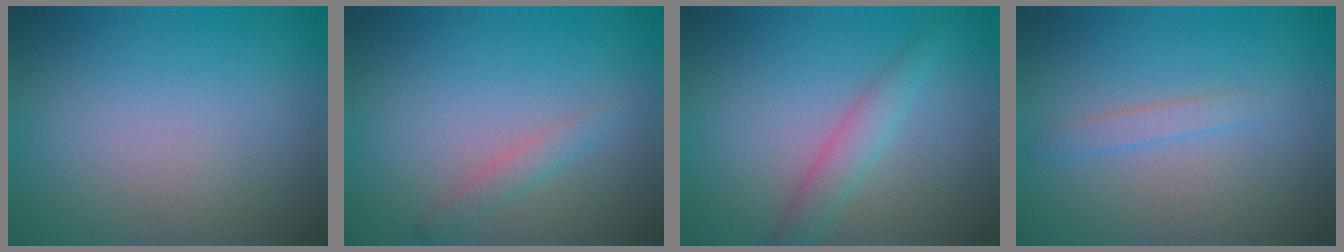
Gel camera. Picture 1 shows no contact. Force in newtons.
{"total": 1.5, "press": 1.5, "slide": 0.2}
{"total": 2.4, "press": 2.4, "slide": 0.0}
{"total": 1.3, "press": 1.3, "slide": 0.0}